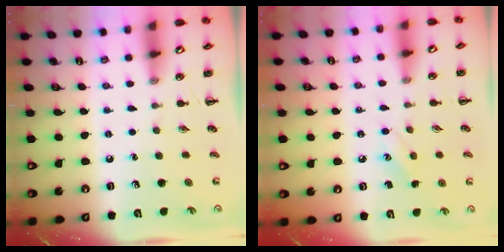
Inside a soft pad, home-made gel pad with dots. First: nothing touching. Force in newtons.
{"total": 8.0, "press": 7.8, "slide": 2.0}